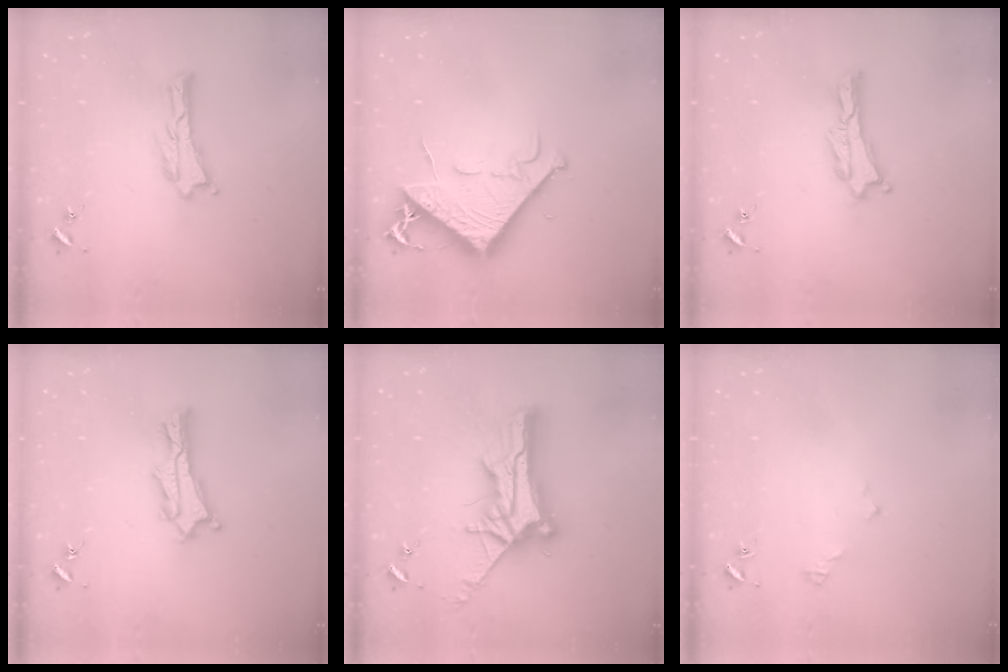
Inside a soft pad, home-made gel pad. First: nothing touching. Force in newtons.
{"total": 8.4, "press": 8.3, "slide": 1.1}
{"total": 0.7, "press": 0.7, "slide": 0.2}
{"total": 3.3, "press": 3.2, "slide": 0.3}
{"total": 10.4, "press": 10.4, "slide": 0.9}
{"total": 2.9, "press": 2.9, "slide": 0.3}